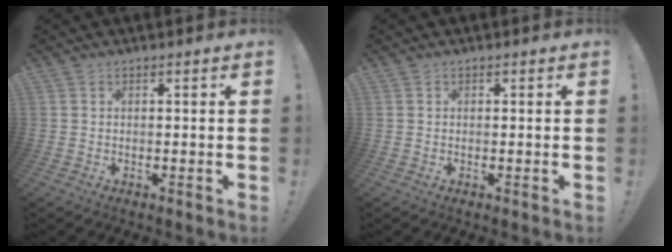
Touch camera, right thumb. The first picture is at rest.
{"total": 0.0}